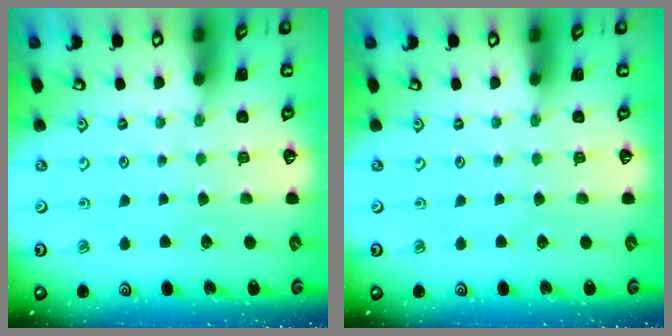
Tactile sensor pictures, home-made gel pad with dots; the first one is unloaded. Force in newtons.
{"total": 0.0}